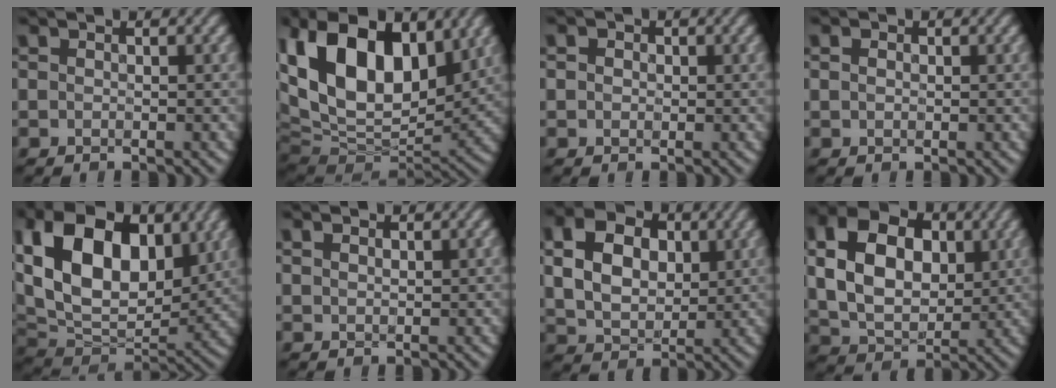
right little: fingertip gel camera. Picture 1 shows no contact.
{"total": 16.4, "force": [4.9, 10.1, 11.9], "torque": [-0.230, 0.015, 0.086]}
{"total": 1.8, "force": [0.5, 1.5, 0.8], "torque": [-0.023, 0.008, 0.002]}
{"total": 0.5, "force": [-0.1, 0.5, 0.2], "torque": [-0.008, -0.001, 0.002]}
{"total": 14.9, "force": [3.9, 9.9, 10.5], "torque": [-0.199, 0.020, 0.071]}
{"total": 1.0, "force": [0.5, 0.6, 0.6], "torque": [-0.012, 0.001, 0.014]}
{"total": 7.4, "force": [1.3, 5.3, 5.0], "torque": [-0.115, 0.009, 0.018]}
{"total": 10.3, "force": [1.7, 7.1, 7.3], "torque": [-0.151, 0.006, 0.016]}